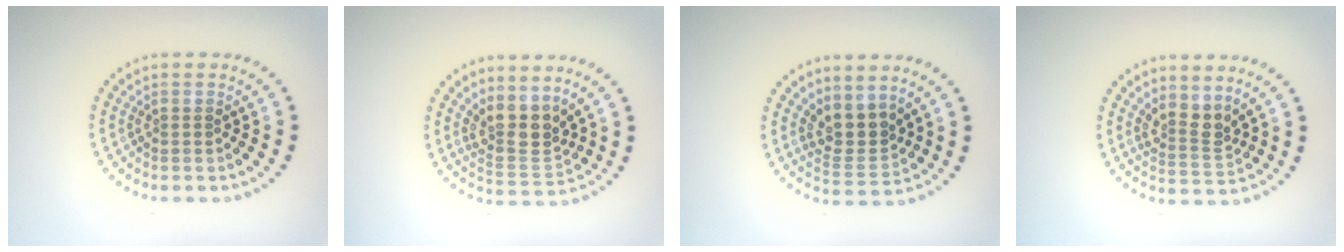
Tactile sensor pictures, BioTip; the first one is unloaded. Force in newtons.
{"total": 3.7, "press": 2.8, "slide": 2.4}
{"total": 3.1, "press": 2.5, "slide": 1.9}
{"total": 2.5, "press": 1.9, "slide": 1.7}